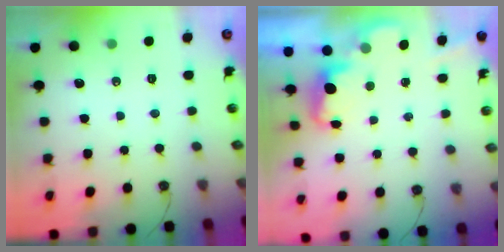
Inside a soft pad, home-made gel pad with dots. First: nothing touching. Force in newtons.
{"total": 2.0, "press": 1.9, "slide": 0.5}